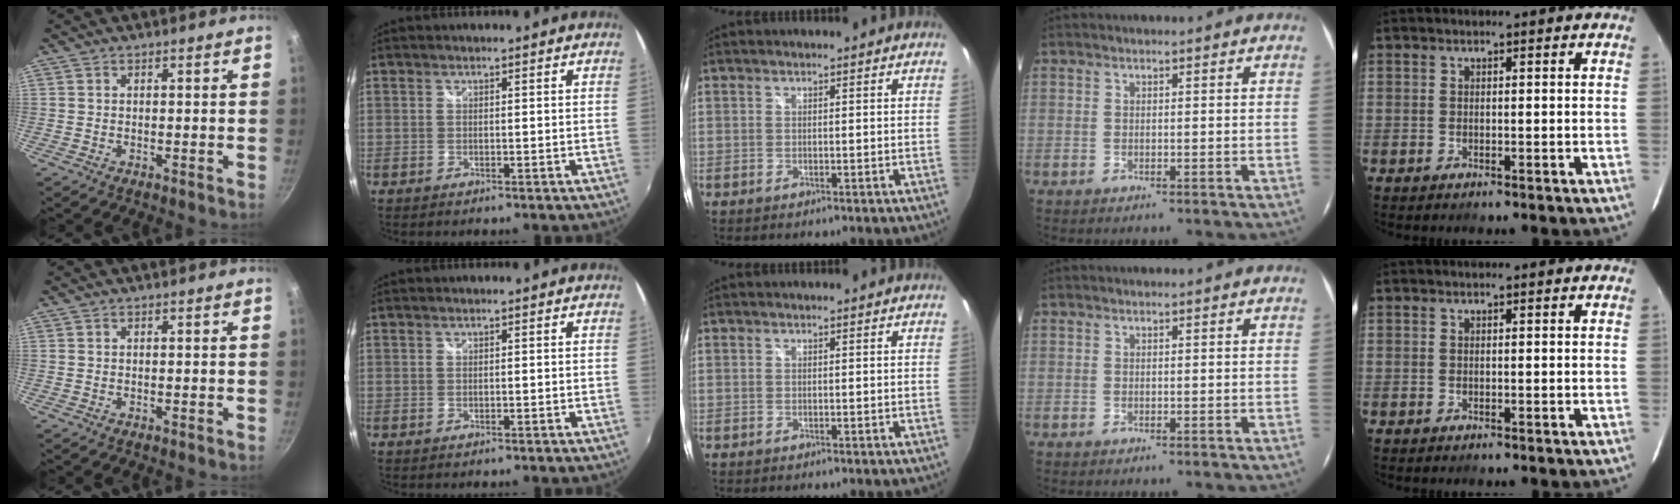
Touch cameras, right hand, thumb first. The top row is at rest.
{}